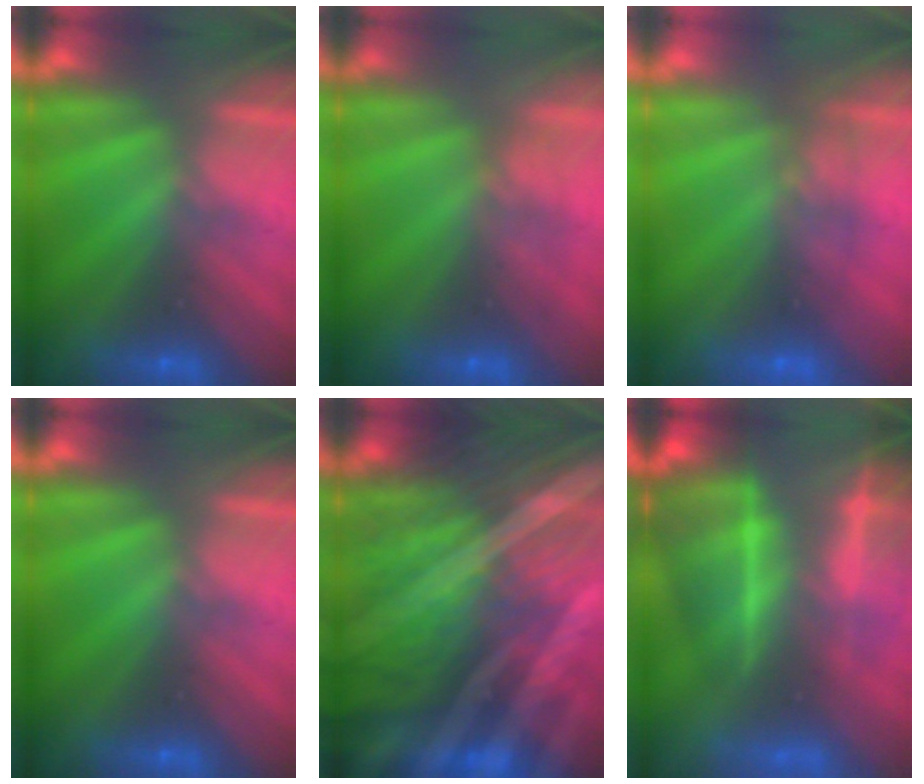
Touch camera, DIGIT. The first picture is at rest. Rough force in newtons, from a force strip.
{"total": 4.7}
{"total": 1.0}
{"total": 0.0}
{"total": 7.8}
{"total": 7.2}